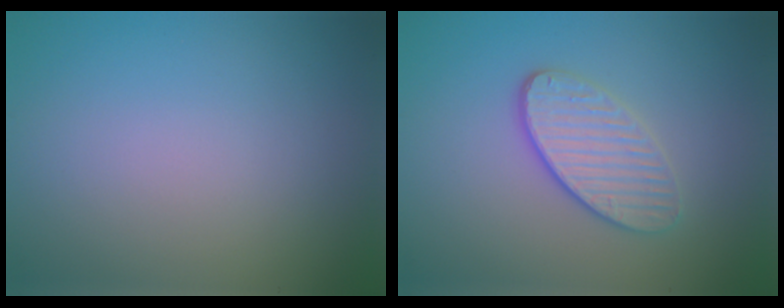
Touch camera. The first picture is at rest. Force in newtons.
{"total": 3.6, "press": 3.1, "slide": 1.9}